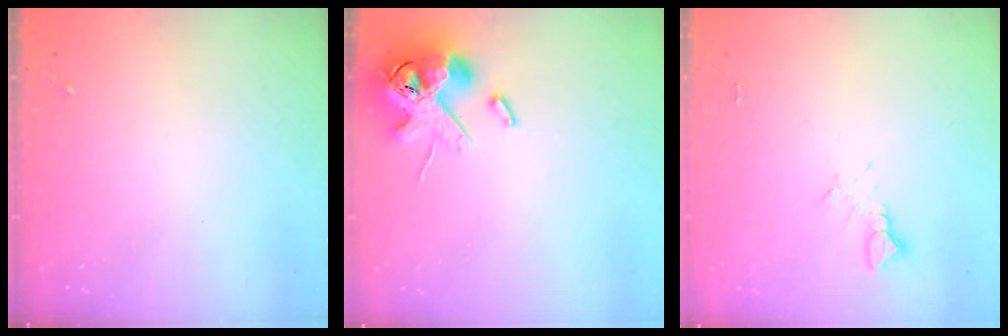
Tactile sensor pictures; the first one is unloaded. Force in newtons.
{"total": 14.5, "press": 14.3, "slide": 2.4}
{"total": 2.7, "press": 2.7, "slide": 0.2}